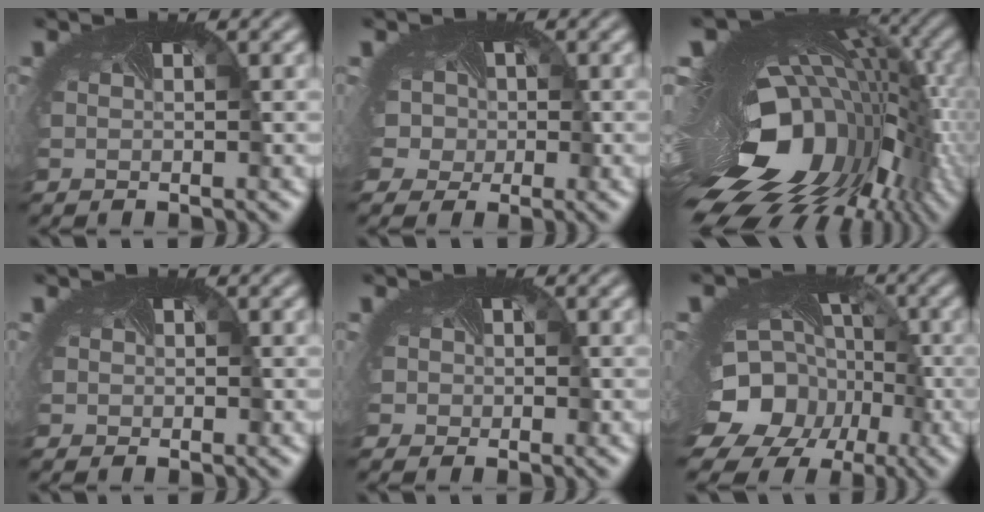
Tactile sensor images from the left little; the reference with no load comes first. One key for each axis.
{"total": 6.4, "fx": -0.3, "fy": 5.6, "fz": 3.0, "tx": -0.047, "ty": 0.003, "tz": -0.026}
{"total": 19.2, "fx": -4.7, "fy": 10.4, "fz": 15.4, "tx": -0.256, "ty": -0.062, "tz": -0.050}
{"total": 0.9, "fx": -0.1, "fy": 0.9, "fz": 0.0, "tx": 0.004, "ty": -0.002, "tz": -0.003}
{"total": 2.6, "fx": -0.2, "fy": 2.4, "fz": 1.0, "tx": -0.013, "ty": 0.003, "tz": -0.008}
{"total": 17.0, "fx": -6.5, "fy": 13.6, "fz": 7.9, "tx": -0.167, "ty": -0.056, "tz": -0.097}